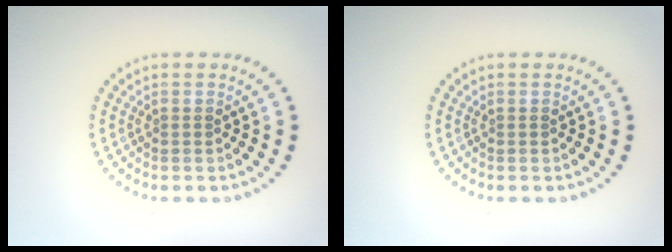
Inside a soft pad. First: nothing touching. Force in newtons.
{"total": 0.0}